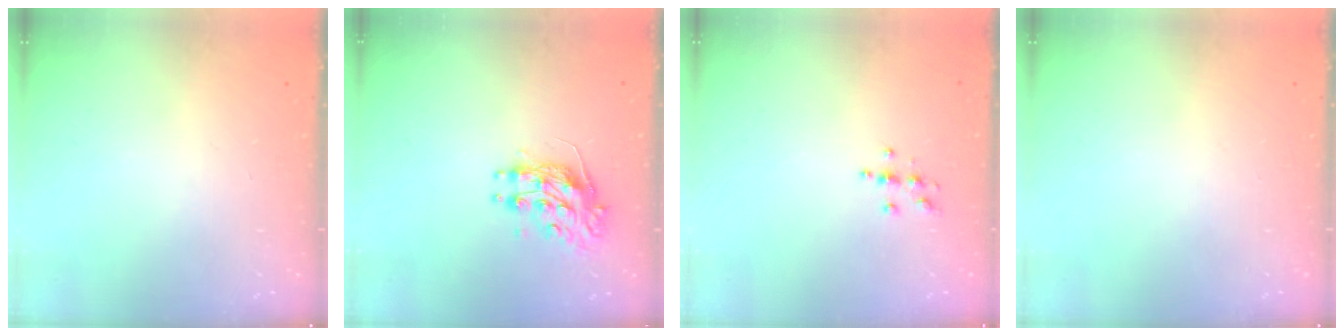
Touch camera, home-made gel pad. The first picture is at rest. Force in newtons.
{"total": 10.0, "press": 10.0, "slide": 0.0}
{"total": 3.9, "press": 3.8, "slide": 0.4}
{"total": 0.0}